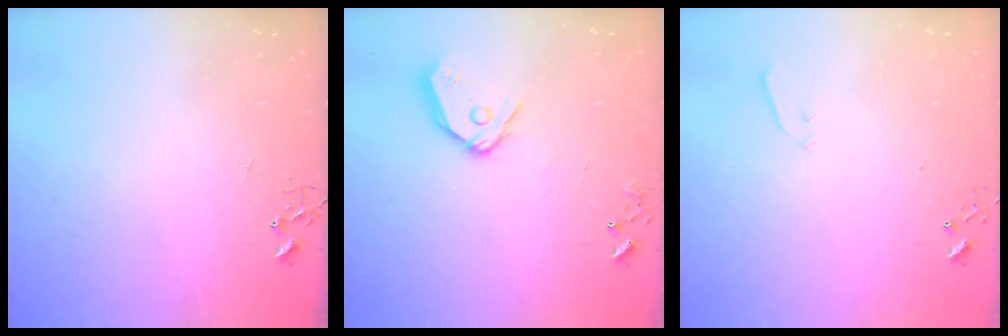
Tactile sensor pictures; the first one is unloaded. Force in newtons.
{"total": 12.2, "press": 12.1, "slide": 1.5}
{"total": 3.4, "press": 3.3, "slide": 0.5}